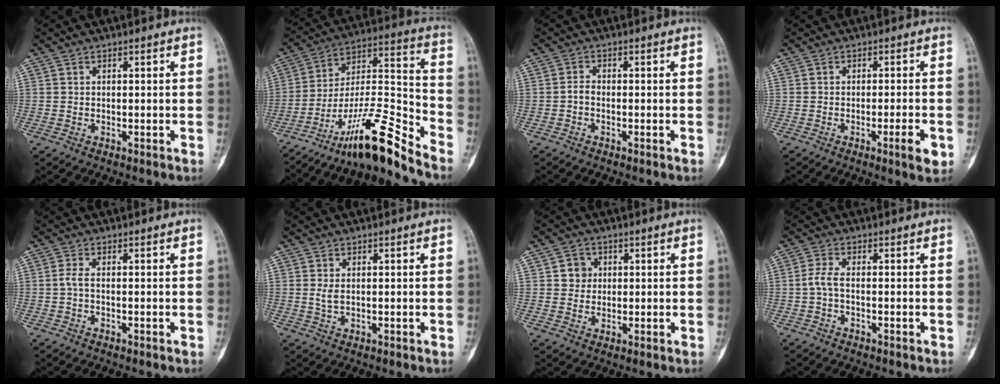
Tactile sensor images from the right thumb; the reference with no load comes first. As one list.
[{"total": 16.7, "force": [-13.0, 1.9, 10.3], "torque": [-0.182, 0.109, -0.226]}, {"total": 1.4, "force": [-0.6, 0.7, 1.0], "torque": [-0.019, 0.004, -0.017]}, {"total": 4.5, "force": [-1.7, 0.5, 4.1], "torque": [-0.059, 0.000, -0.025]}, {"total": 1.4, "force": [-0.3, 0.3, 1.4], "torque": [-0.030, 0.000, -0.009]}, {"total": 1.6, "force": [0.2, 0.7, 1.4], "torque": [-0.031, 0.001, 0.009]}, {"total": 3.5, "force": [0.8, 3.3, 1.0], "torque": [0.005, 0.002, 0.009]}, {"total": 2.5, "force": [-0.6, 0.7, 2.3], "torque": [-0.056, 0.001, -0.017]}]